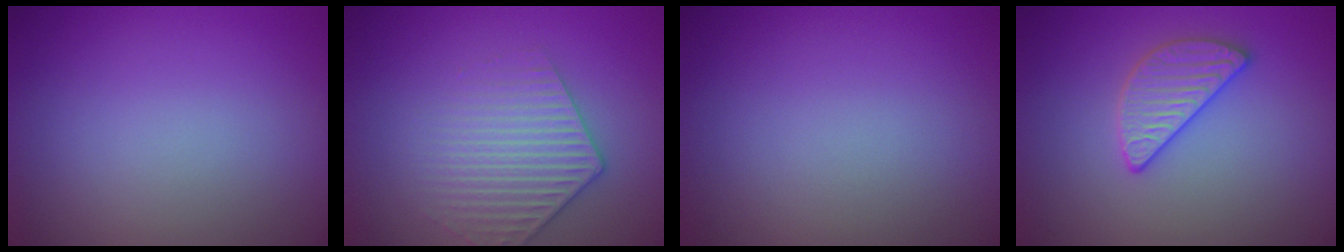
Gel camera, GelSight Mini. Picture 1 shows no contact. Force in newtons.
{"total": 3.2, "press": 3.0, "slide": 0.9}
{"total": 0.0}
{"total": 2.8, "press": 2.7, "slide": 0.7}